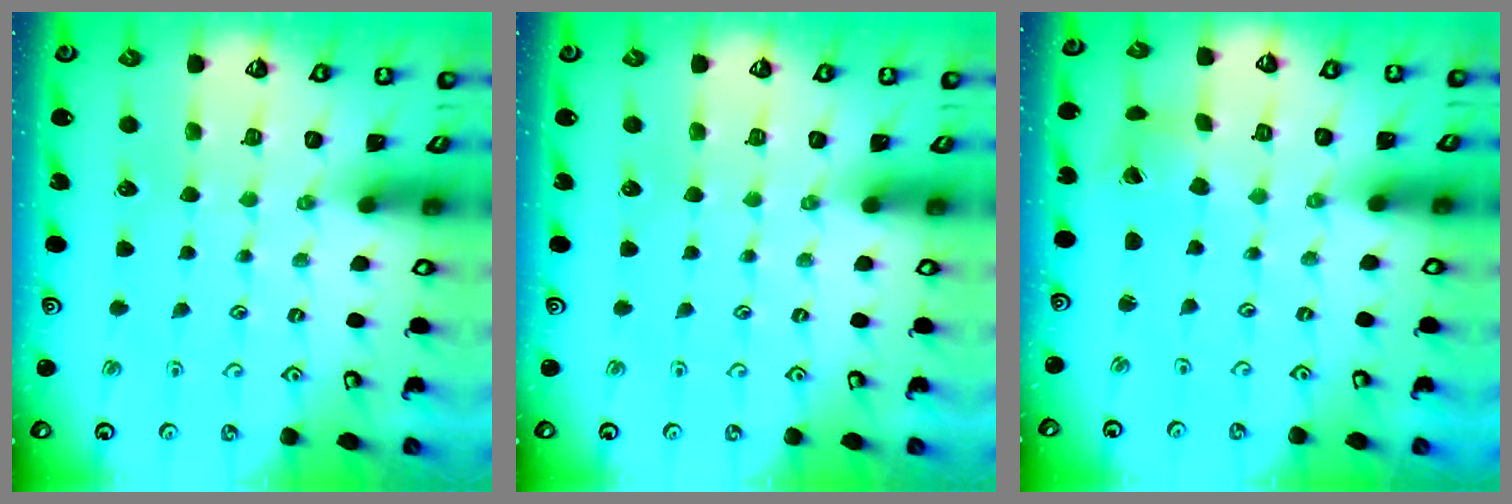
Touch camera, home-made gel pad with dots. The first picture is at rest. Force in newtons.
{"total": 0.0}
{"total": 2.0, "press": 2.0, "slide": 0.3}